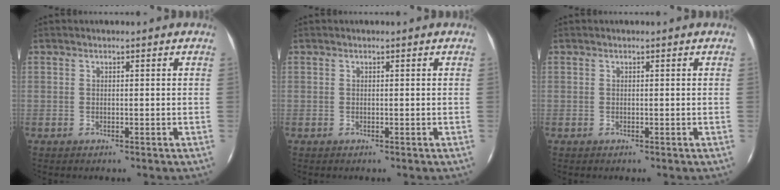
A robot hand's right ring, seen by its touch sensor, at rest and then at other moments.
{"total": 0.0}
{"total": 0.0}